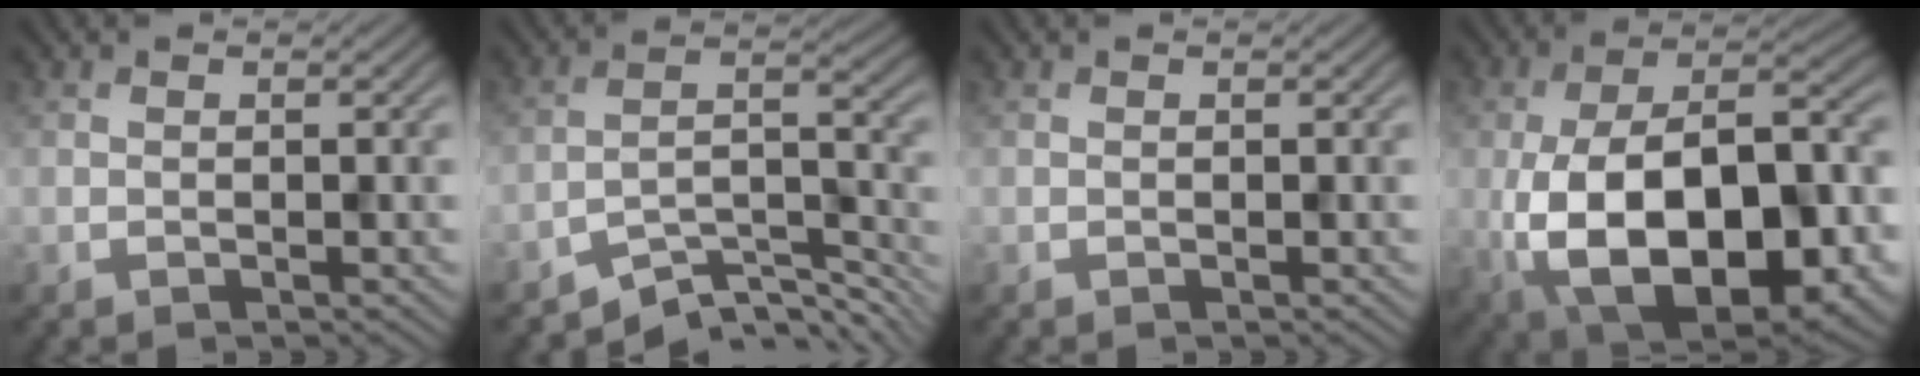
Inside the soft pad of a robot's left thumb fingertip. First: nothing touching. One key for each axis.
{"total": 8.1, "fx": -6.7, "fy": 2.3, "fz": 3.9, "tx": -0.060, "ty": 0.002, "tz": -0.123}
{"total": 0.0}
{"total": 18.9, "fx": -5.2, "fy": 9.8, "fz": 15.2, "tx": -0.262, "ty": -0.023, "tz": -0.065}